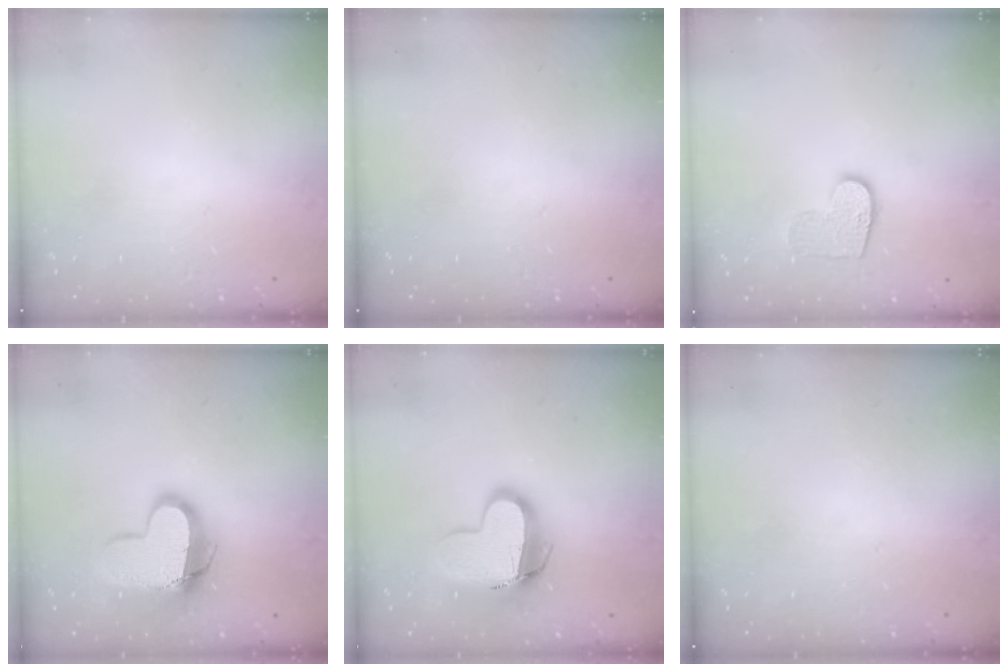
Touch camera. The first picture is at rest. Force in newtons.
{"total": 0.0}
{"total": 9.3, "press": 9.3, "slide": 0.4}
{"total": 14.4, "press": 14.4, "slide": 1.0}
{"total": 14.1, "press": 14.1, "slide": 1.1}
{"total": 0.0}